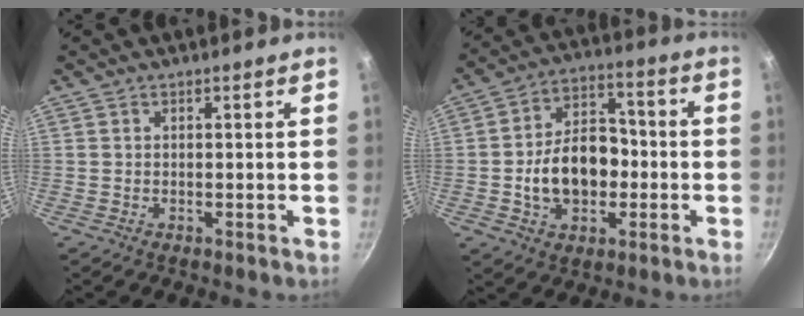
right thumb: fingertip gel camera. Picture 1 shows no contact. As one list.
[{"total": 14.3, "force": [-2.3, 10.1, 9.9], "torque": [-0.130, 0.038, -0.041]}]